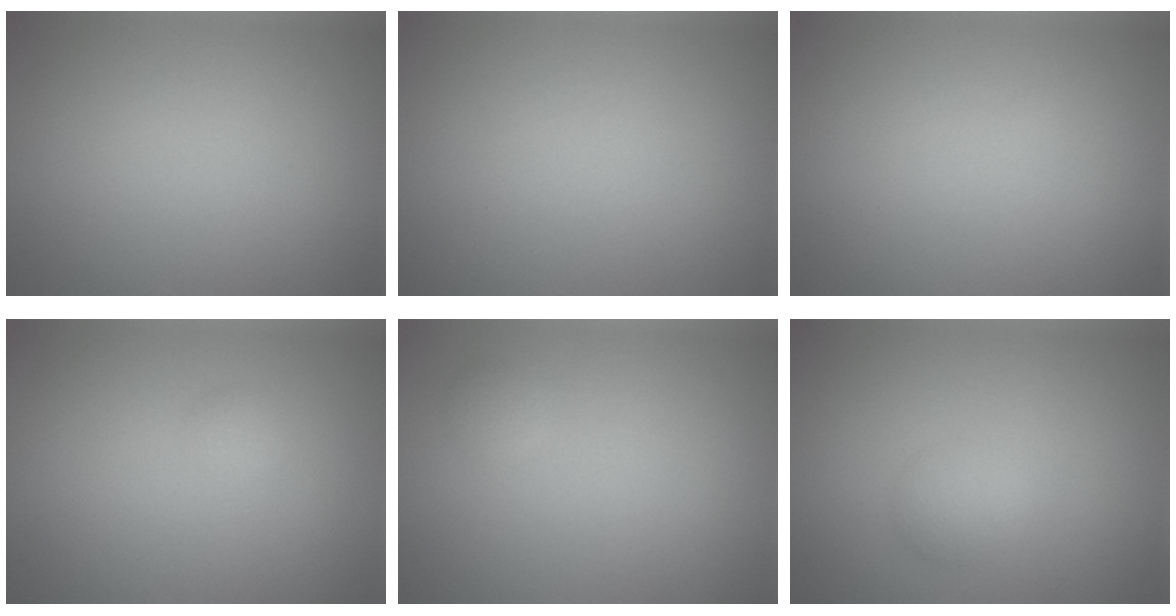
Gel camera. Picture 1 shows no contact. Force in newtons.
{"total": 0.0}
{"total": 0.0}
{"total": 0.7, "press": 0.7, "slide": 0.0}
{"total": 0.7, "press": 0.7, "slide": 0.0}
{"total": 1.7, "press": 1.7, "slide": 0.0}